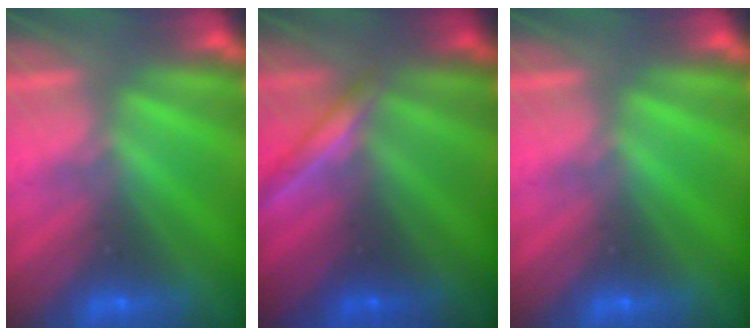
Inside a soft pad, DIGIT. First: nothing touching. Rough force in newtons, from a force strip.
{"total": 1.9}
{"total": 0.0}